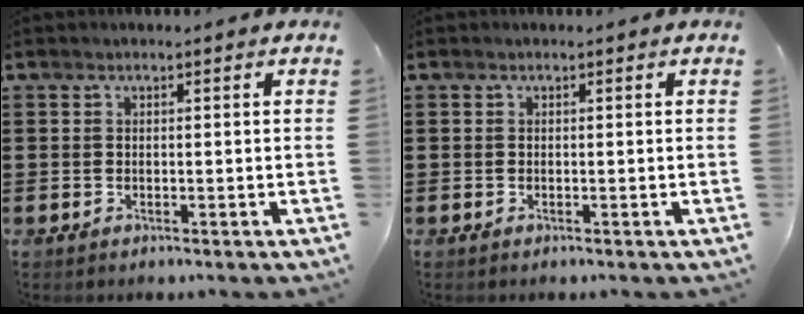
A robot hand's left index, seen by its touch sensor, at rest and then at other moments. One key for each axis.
{"total": 0.0}